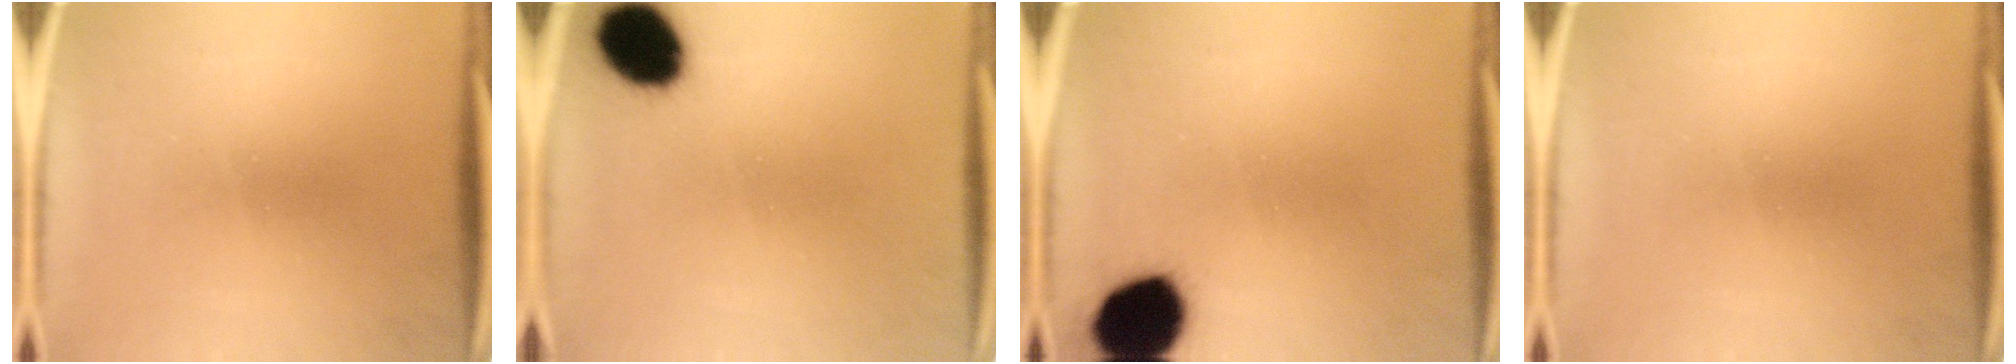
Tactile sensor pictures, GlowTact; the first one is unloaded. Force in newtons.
{"total": 12.3}
{"total": 13.9}
{"total": 0.0}